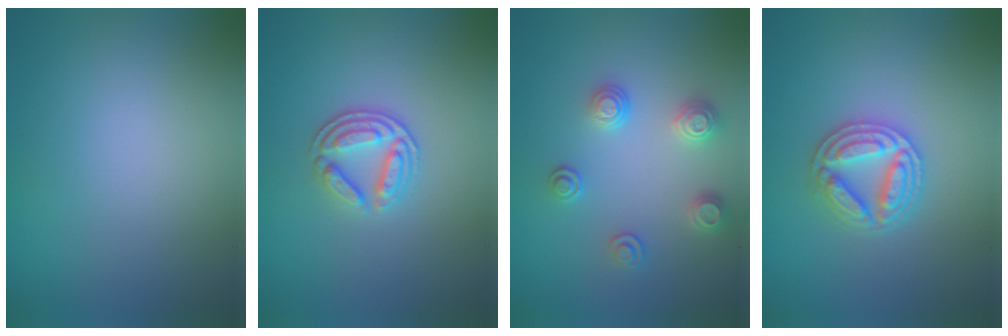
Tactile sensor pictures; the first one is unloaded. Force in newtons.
{"total": 3.4, "press": 2.8, "slide": 1.9}
{"total": 2.7, "press": 2.6, "slide": 0.3}
{"total": 4.5, "press": 4.4, "slide": 0.7}